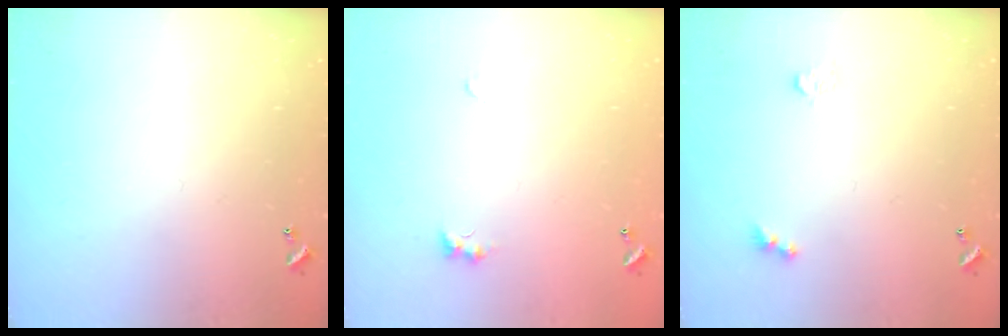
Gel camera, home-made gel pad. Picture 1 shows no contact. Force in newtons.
{"total": 1.4, "press": 1.3, "slide": 0.5}
{"total": 2.9, "press": 2.8, "slide": 0.7}